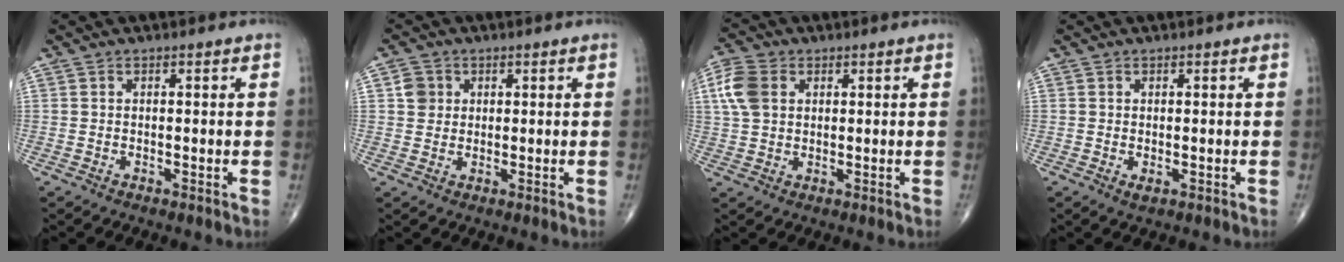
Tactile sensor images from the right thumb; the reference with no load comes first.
{"total": 3.3, "force": [0.8, 3.0, 1.1], "torque": [-0.003, 0.001, 0.011]}
{"total": 6.9, "force": [1.8, 5.0, 4.4], "torque": [-0.098, 0.009, 0.033]}
{"total": 1.1, "force": [-0.2, 0.6, 0.9], "torque": [-0.013, -0.002, -0.002]}